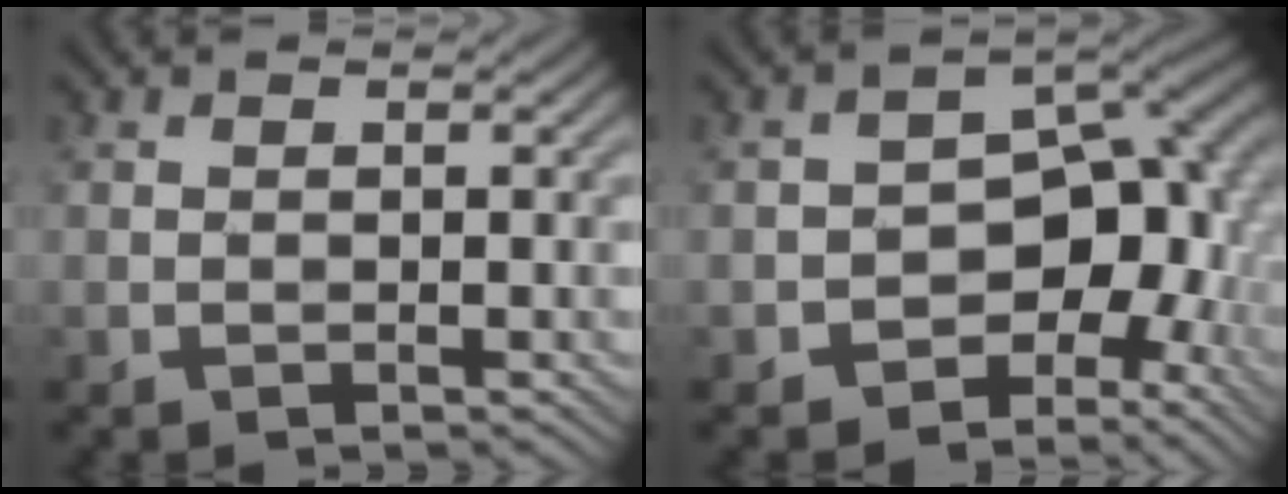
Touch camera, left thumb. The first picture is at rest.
{"total": 10.3, "force": [-3.6, 7.3, 6.3], "torque": [-0.067, -0.009, -0.066]}